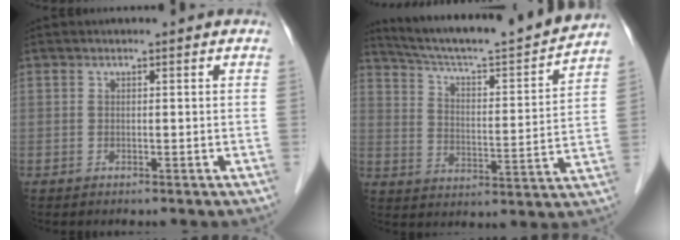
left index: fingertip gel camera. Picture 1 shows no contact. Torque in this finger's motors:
{"motor_torque": [0.16, -0.43, 0.21, 0.10]}